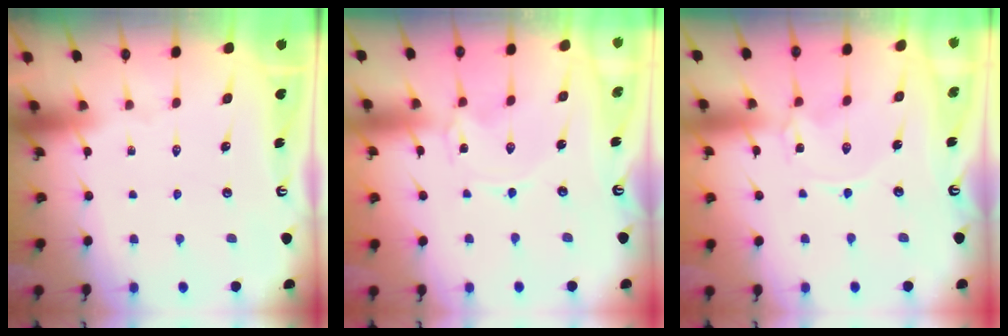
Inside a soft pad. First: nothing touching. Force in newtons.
{"total": 0.0}
{"total": 0.0}